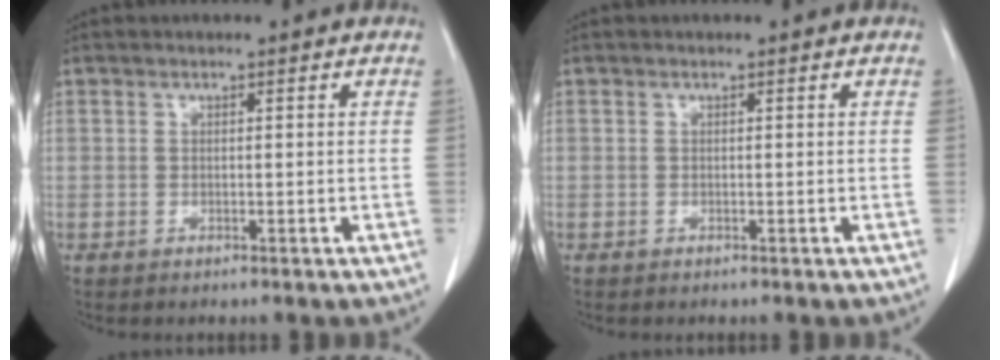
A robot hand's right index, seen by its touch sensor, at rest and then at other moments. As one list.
[{"total": 0.0}]